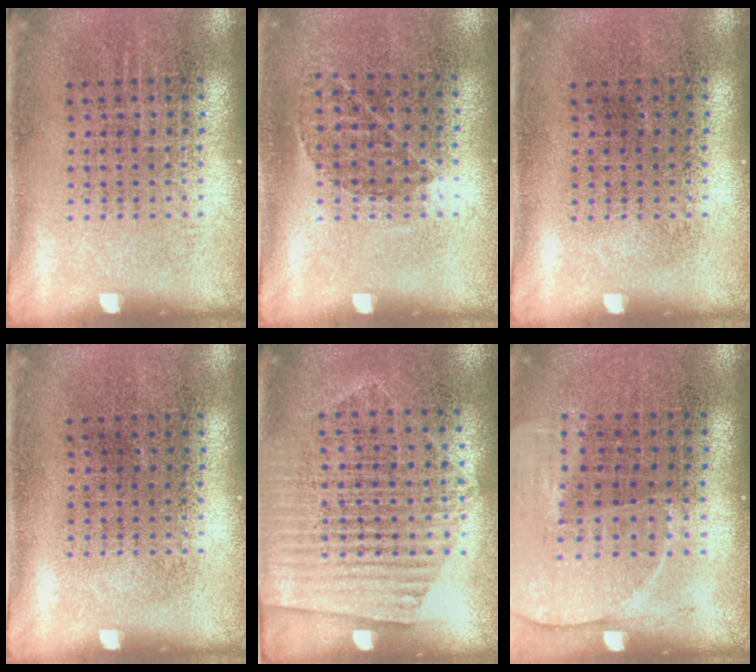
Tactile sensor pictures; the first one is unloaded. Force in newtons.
{"total": 0.8, "press": 0.6, "slide": 0.5}
{"total": 0.0}
{"total": 0.0}
{"total": 1.5, "press": 1.2, "slide": 0.9}
{"total": 1.3, "press": 1.3, "slide": 0.3}